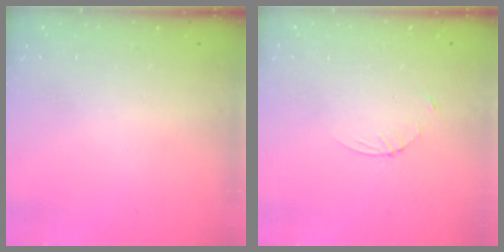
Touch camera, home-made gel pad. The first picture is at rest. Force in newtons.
{"total": 2.3, "press": 2.3, "slide": 0.3}